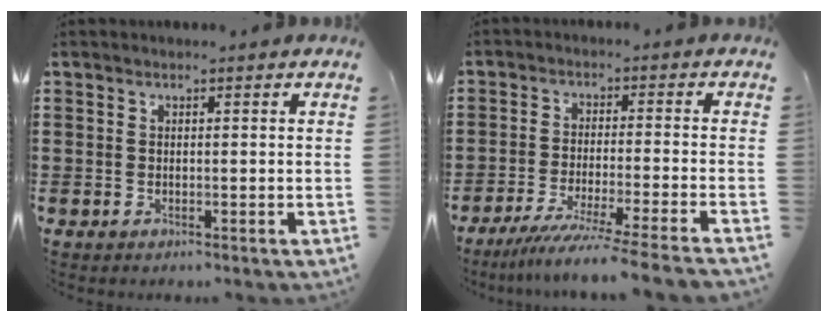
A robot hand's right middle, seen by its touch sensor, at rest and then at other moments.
{"total": 6.7, "force": [-5.8, -0.9, 3.3], "torque": [-0.061, -0.022, -0.113]}